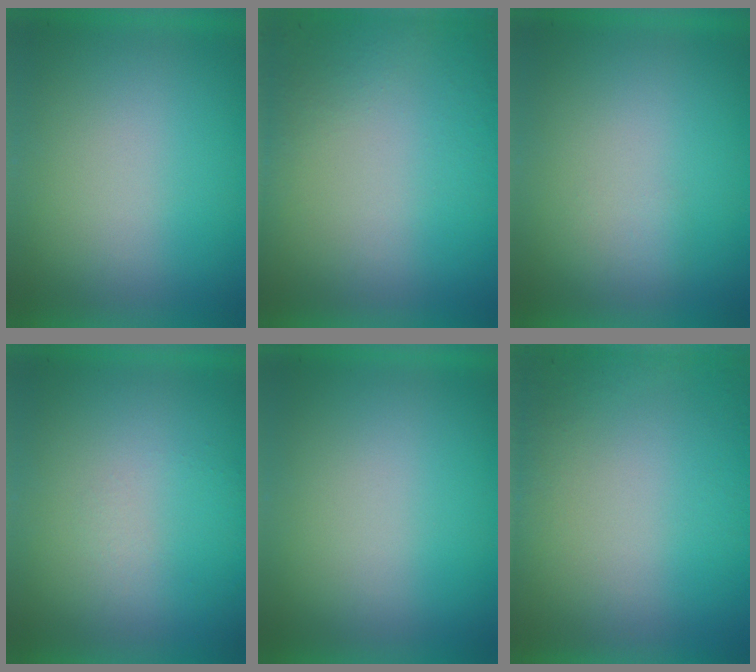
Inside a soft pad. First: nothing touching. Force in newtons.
{"total": 8.2}
{"total": 1.1}
{"total": 1.1}
{"total": 0.0}
{"total": 4.9}